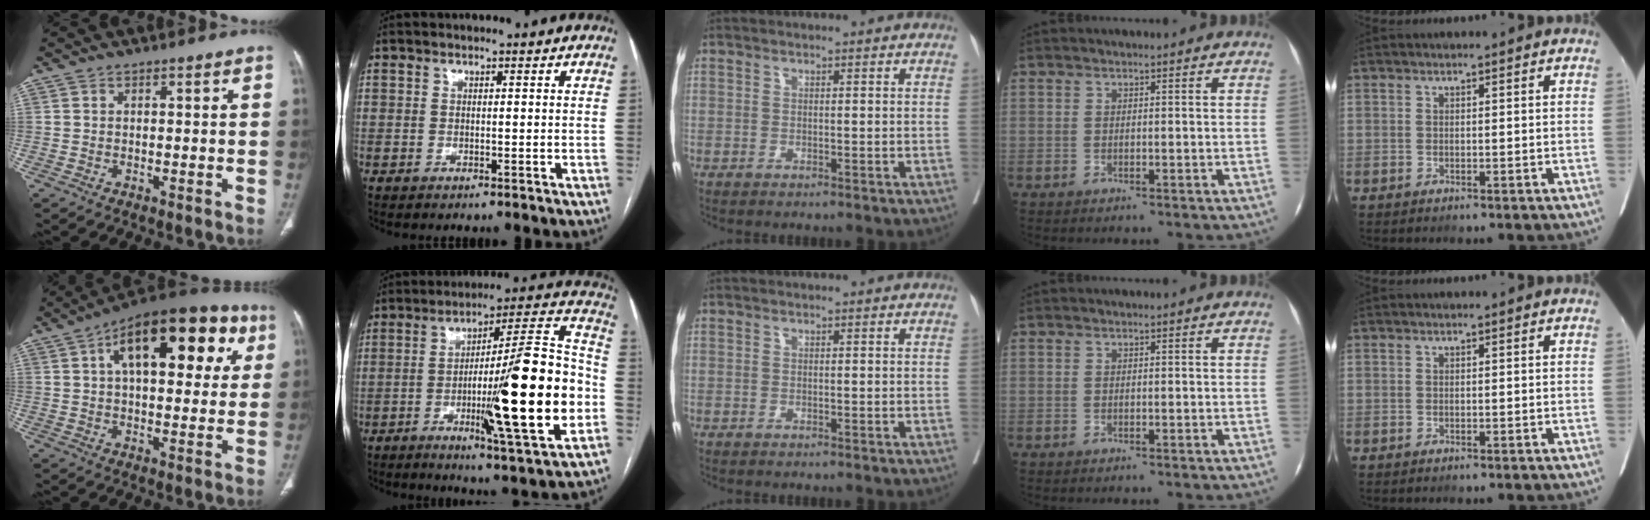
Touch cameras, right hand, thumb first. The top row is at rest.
{"thumb": {"total": 23.6, "force": [8.2, 11.4, 19.0], "torque": [-0.239, 0.022, 0.115]}, "index": {"total": 22.5, "force": [-4.8, 0.9, 21.9], "torque": [-0.319, -0.003, -0.071]}}